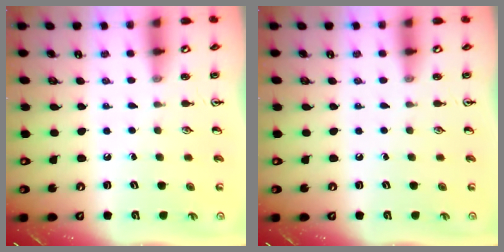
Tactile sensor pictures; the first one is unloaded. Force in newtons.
{"total": 0.0}